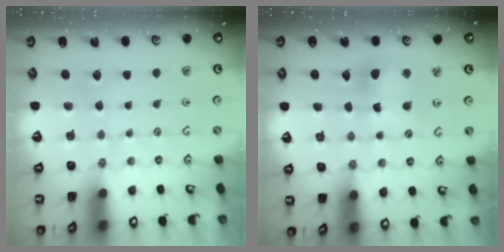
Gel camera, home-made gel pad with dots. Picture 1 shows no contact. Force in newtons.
{"total": 8.9, "press": 8.9, "slide": 1.1}